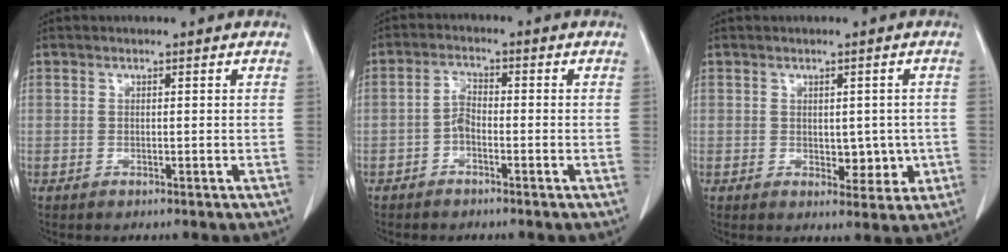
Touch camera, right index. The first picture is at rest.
{"total": 2.6, "force": [-1.1, 1.2, 1.9], "torque": [-0.036, 0.006, -0.025]}
{"total": 4.5, "force": [-0.3, 2.7, 3.6], "torque": [-0.037, 0.001, 0.005]}